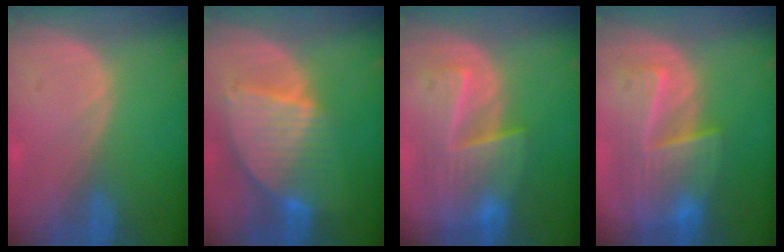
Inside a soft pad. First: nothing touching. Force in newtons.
{"total": 8.7, "press": 7.5, "slide": 4.4}
{"total": 8.9, "press": 8.1, "slide": 3.7}
{"total": 8.9, "press": 8.1, "slide": 3.7}